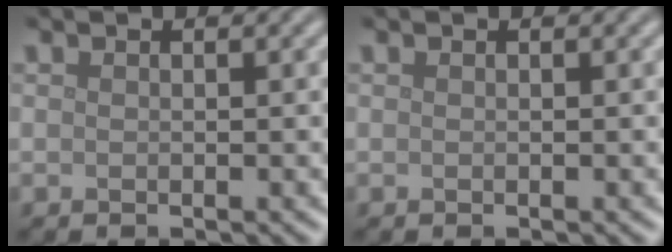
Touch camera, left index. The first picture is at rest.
{"total": 0.0}